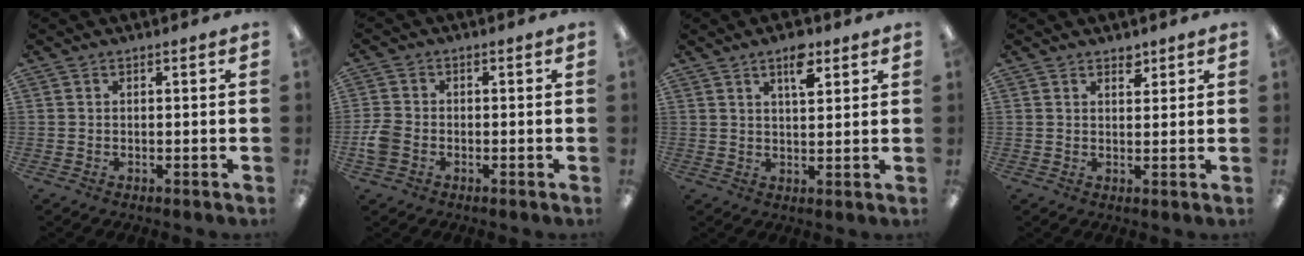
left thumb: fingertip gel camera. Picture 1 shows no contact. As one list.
[{"total": 4.8, "force": [-1.7, 3.6, 2.6], "torque": [-0.052, 0.010, -0.031]}, {"total": 6.5, "force": [3.9, 2.7, 4.4], "torque": [-0.063, -0.012, 0.063]}, {"total": 2.8, "force": [2.2, 1.4, 1.0], "torque": [0.002, -0.013, 0.035]}]